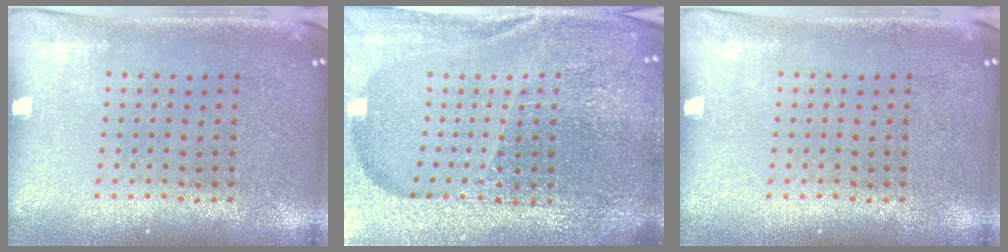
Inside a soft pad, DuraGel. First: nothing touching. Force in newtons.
{"total": 6.3, "press": 5.5, "slide": 3.0}
{"total": 0.0}